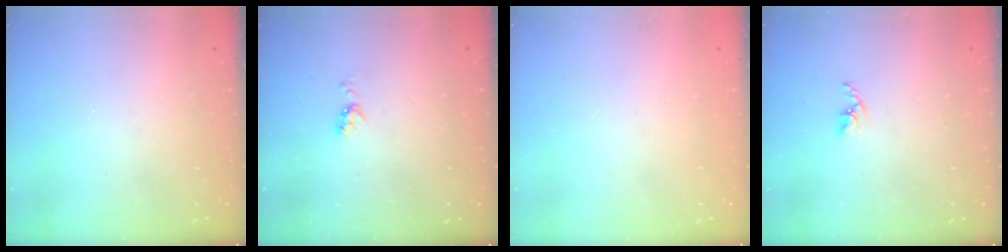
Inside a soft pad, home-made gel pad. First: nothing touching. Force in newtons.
{"total": 4.3, "press": 4.3, "slide": 0.7}
{"total": 0.6, "press": 0.3, "slide": 0.5}
{"total": 2.5, "press": 2.5, "slide": 0.4}